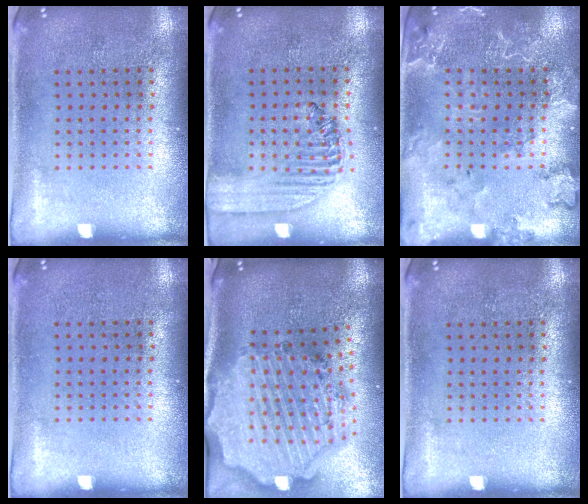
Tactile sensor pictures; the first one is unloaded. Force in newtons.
{"total": 1.6, "press": 1.4, "slide": 0.7}
{"total": 2.3, "press": 2.2, "slide": 0.4}
{"total": 0.0}
{"total": 4.1, "press": 3.3, "slide": 2.5}
{"total": 0.0}